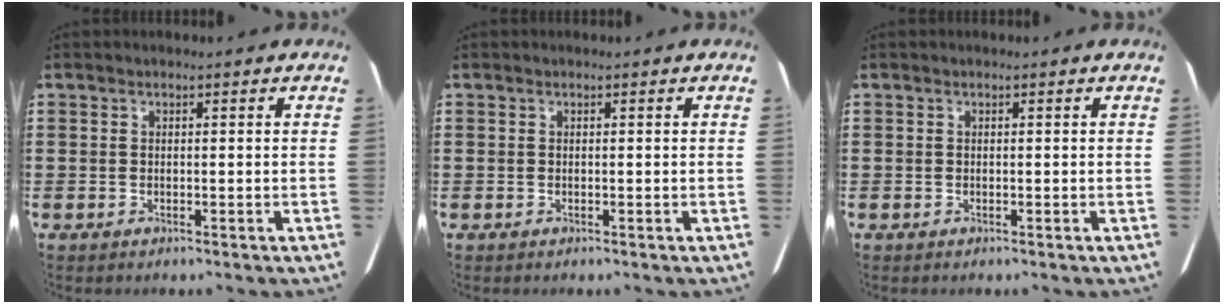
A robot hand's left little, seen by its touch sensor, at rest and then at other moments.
{"total": 0.0}
{"total": 0.0}